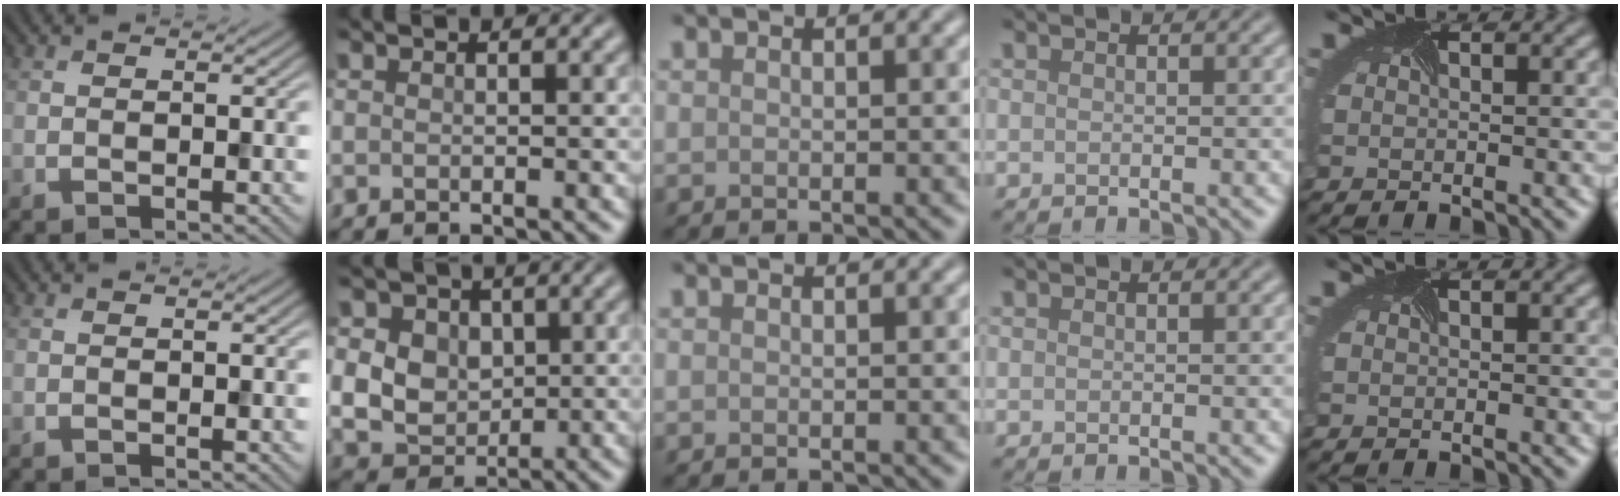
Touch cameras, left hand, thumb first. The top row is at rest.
{"index": {"total": 7.4, "force": [2.0, 6.1, 3.7], "torque": [-0.077, 0.024, 0.026]}}